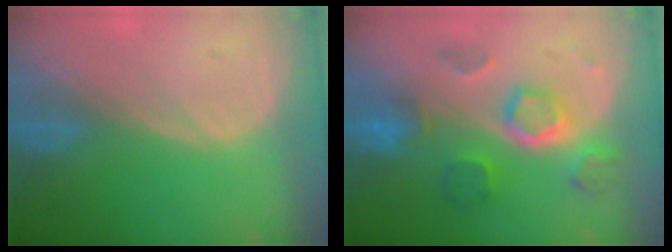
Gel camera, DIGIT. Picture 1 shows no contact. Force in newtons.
{"total": 8.5, "press": 7.7, "slide": 3.6}